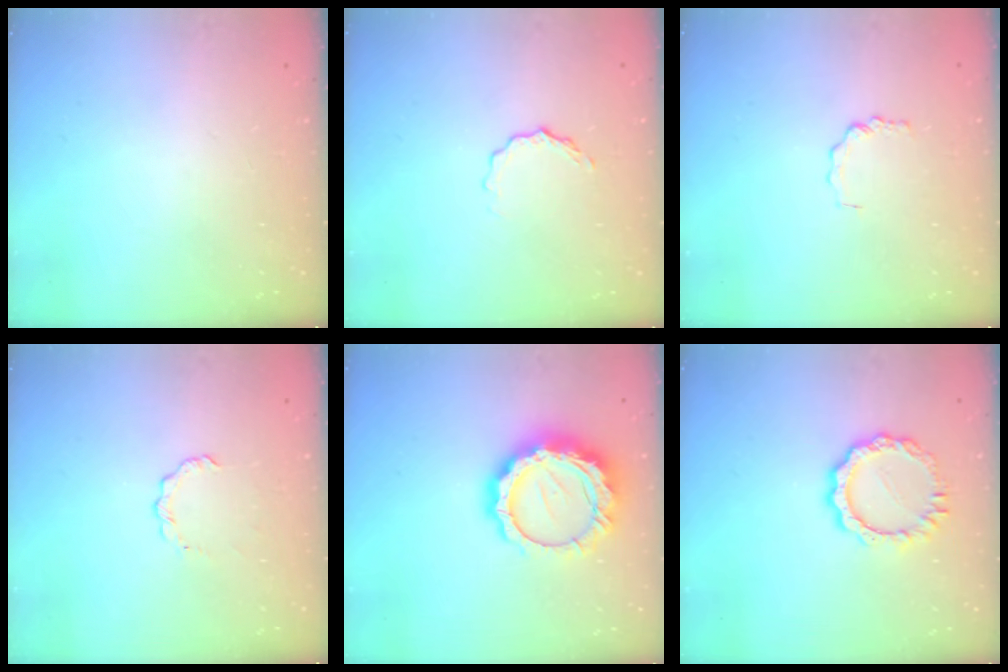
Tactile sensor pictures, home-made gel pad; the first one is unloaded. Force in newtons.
{"total": 4.9, "press": 4.9, "slide": 0.5}
{"total": 1.8, "press": 1.8, "slide": 0.3}
{"total": 4.1, "press": 4.1, "slide": 0.4}
{"total": 15.4, "press": 15.4, "slide": 1.1}
{"total": 8.8, "press": 8.8, "slide": 0.7}